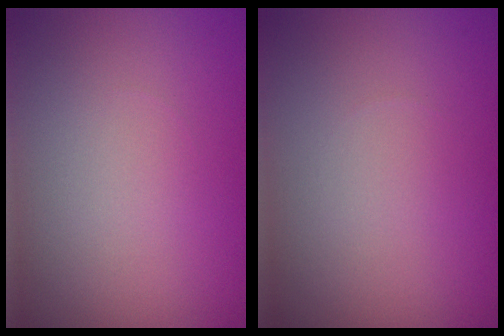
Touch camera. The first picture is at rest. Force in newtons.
{"total": 0.0}